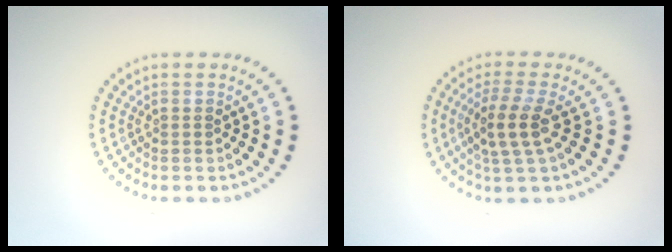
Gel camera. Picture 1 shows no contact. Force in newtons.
{"total": 3.2, "press": 2.6, "slide": 1.8}